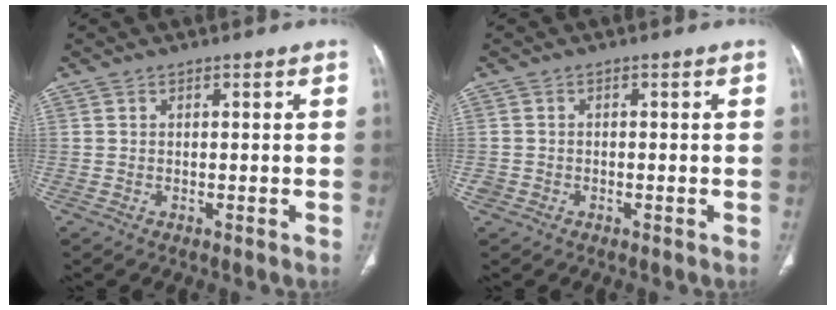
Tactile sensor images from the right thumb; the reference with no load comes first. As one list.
[{"total": 1.3, "force": [-0.6, 1.1, 0.2], "torque": [-0.003, 0.004, -0.014]}]